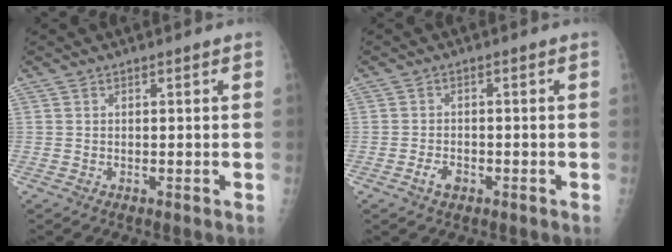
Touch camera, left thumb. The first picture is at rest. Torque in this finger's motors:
{"motor_torque": [-0.33, 0.29, 0.26, 0.19, 0.01]}